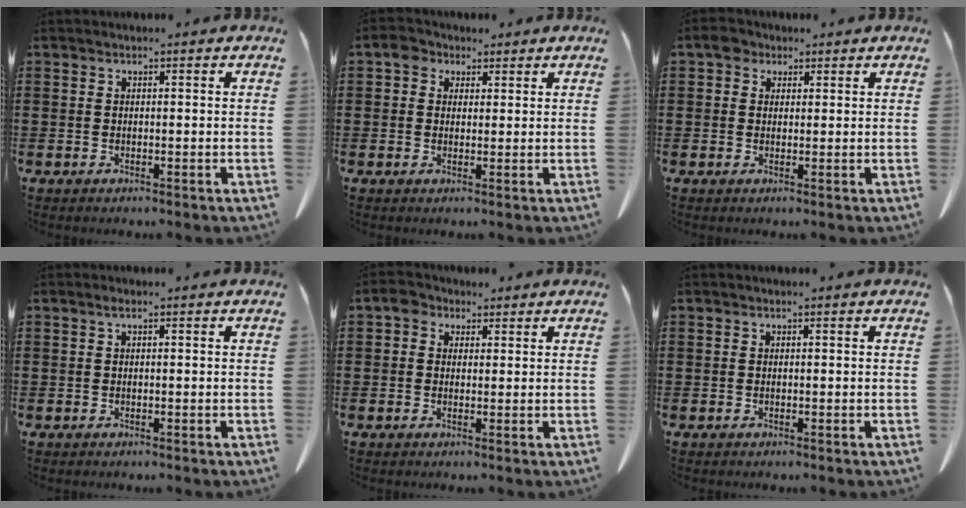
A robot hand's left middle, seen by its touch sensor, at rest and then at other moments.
{"total": 2.8, "force": [1.7, 2.0, 1.0], "torque": [-0.021, 0.006, 0.029]}
{"total": 2.7, "force": [1.8, 1.8, 1.1], "torque": [-0.022, 0.003, 0.031]}
{"total": 0.7, "force": [0.1, 0.1, 0.7], "torque": [-0.014, 0.001, 0.003]}
{"total": 2.6, "force": [1.5, 1.9, 1.1], "torque": [-0.021, 0.006, 0.025]}
{"total": 0.0}